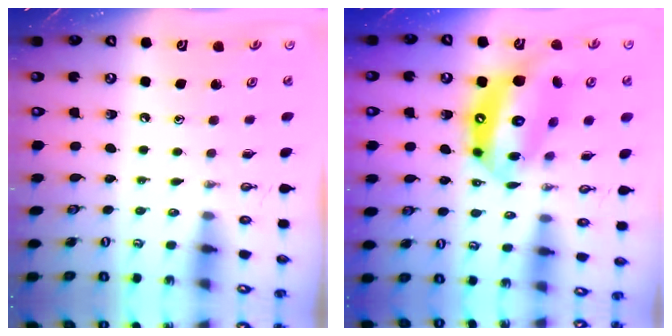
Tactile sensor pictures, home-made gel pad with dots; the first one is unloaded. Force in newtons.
{"total": 18.2, "press": 18.0, "slide": 2.2}